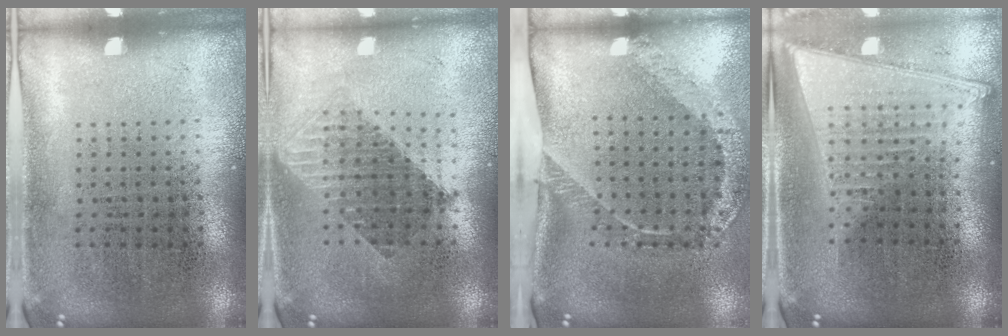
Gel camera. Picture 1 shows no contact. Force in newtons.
{"total": 1.6, "press": 1.4, "slide": 0.9}
{"total": 2.5, "press": 1.6, "slide": 1.8}
{"total": 2.1, "press": 1.8, "slide": 1.2}